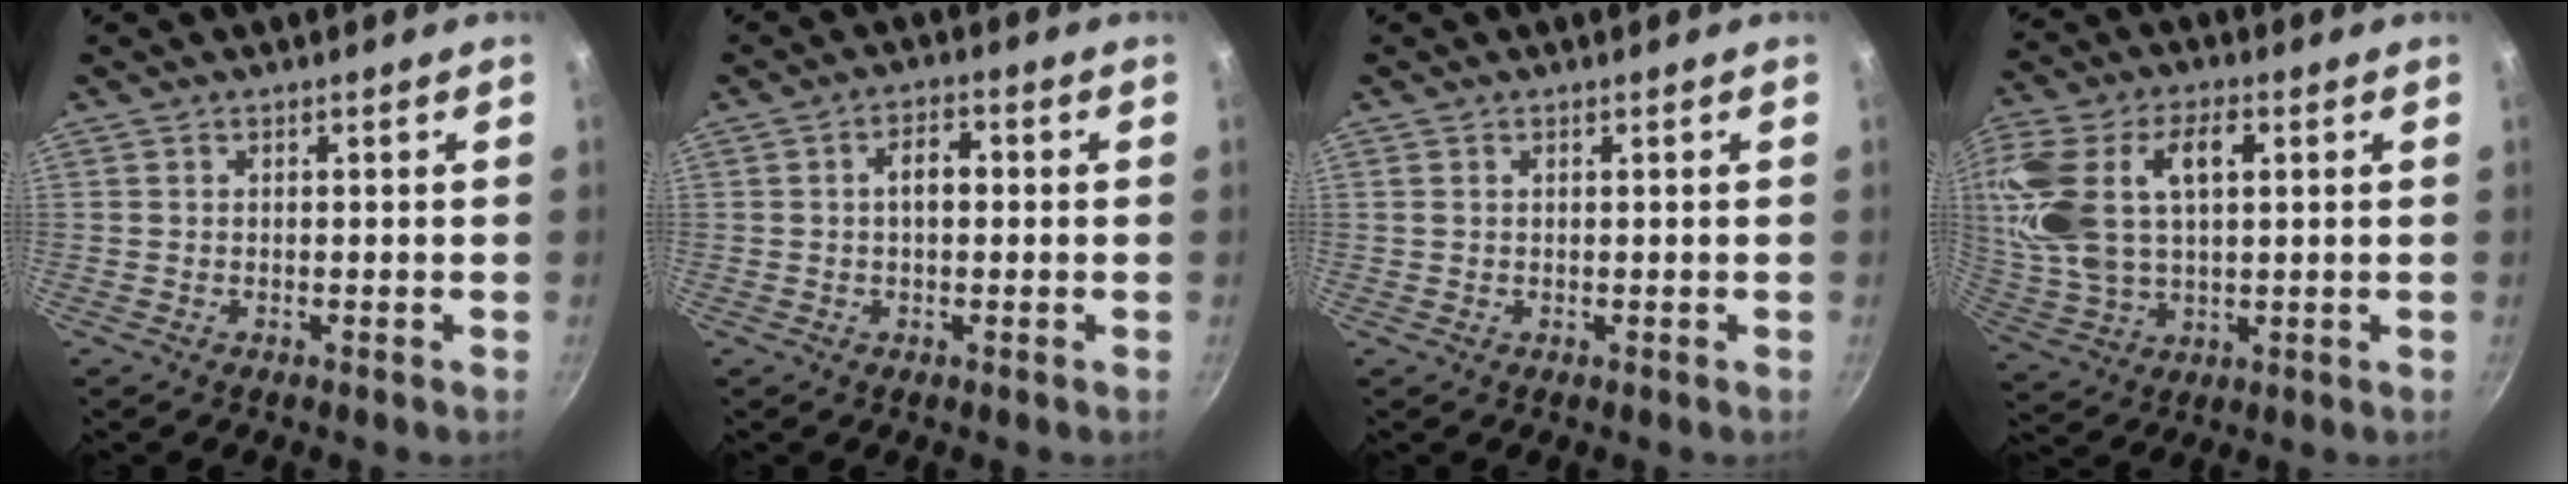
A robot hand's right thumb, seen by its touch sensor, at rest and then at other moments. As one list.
[{"total": 4.4, "force": [0.3, 2.5, 3.6], "torque": [-0.055, 0.014, 0.000]}, {"total": 0.8, "force": [0.3, 0.5, 0.5], "torque": [-0.014, 0.008, 0.010]}, {"total": 21.8, "force": [4.6, 12.4, 17.3], "torque": [-0.393, 0.020, 0.088]}]